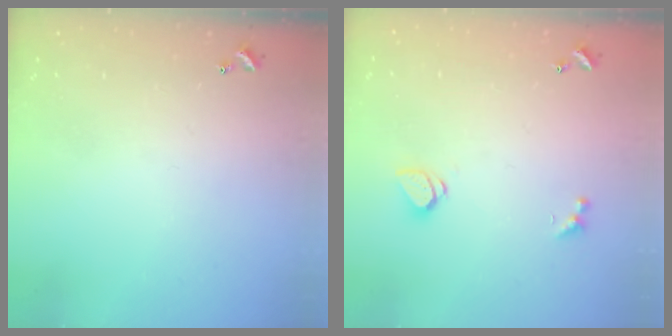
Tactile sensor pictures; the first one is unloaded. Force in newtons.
{"total": 1.3, "press": 1.2, "slide": 0.4}